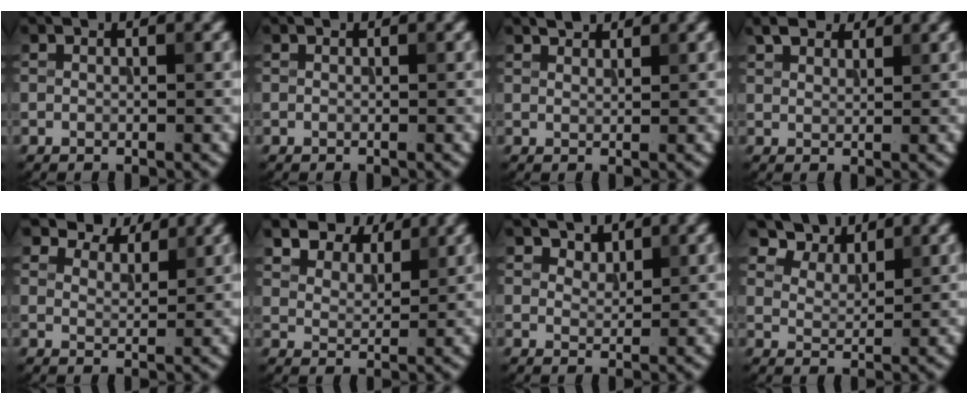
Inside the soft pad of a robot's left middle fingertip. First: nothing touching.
{"total": 0.0}
{"total": 1.5, "force": [1.5, 0.3, 0.3], "torque": [-0.010, 0.002, 0.024]}
{"total": 3.0, "force": [2.4, 1.3, 1.1], "torque": [-0.024, 0.011, 0.046]}
{"total": 5.6, "force": [5.1, 1.9, 1.7], "torque": [-0.044, -0.011, 0.092]}
{"total": 6.3, "force": [5.3, 2.5, 2.1], "torque": [-0.059, -0.009, 0.099]}
{"total": 1.7, "force": [1.4, 0.9, 0.4], "torque": [-0.014, -0.011, 0.024]}
{"total": 4.6, "force": [4.0, 2.0, 1.3], "torque": [-0.043, -0.015, 0.086]}